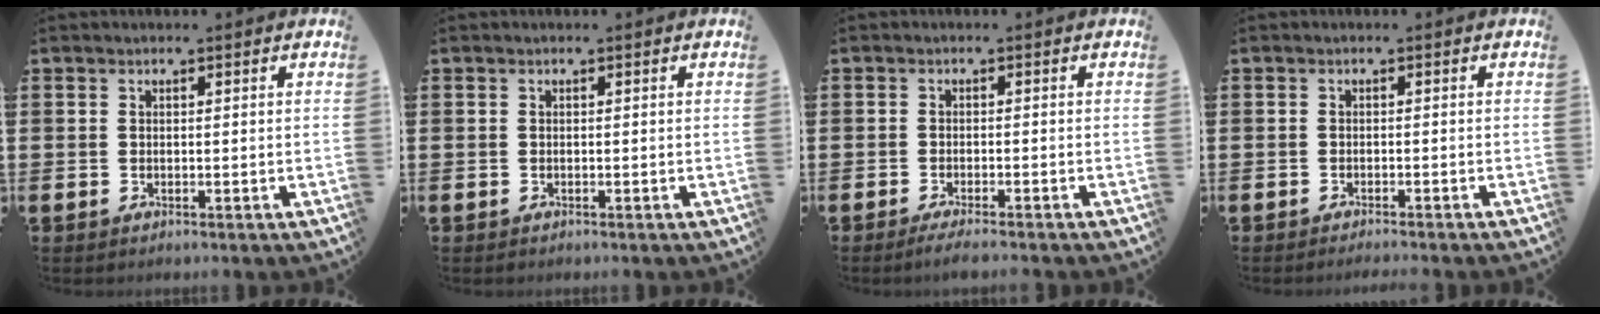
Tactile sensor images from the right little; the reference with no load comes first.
{"total": 0.0}
{"total": 1.4, "force": [-1.2, -0.1, 0.8], "torque": [-0.011, 0.001, -0.022]}
{"total": 0.8, "force": [-0.7, -0.2, 0.1], "torque": [-0.002, -0.001, -0.015]}